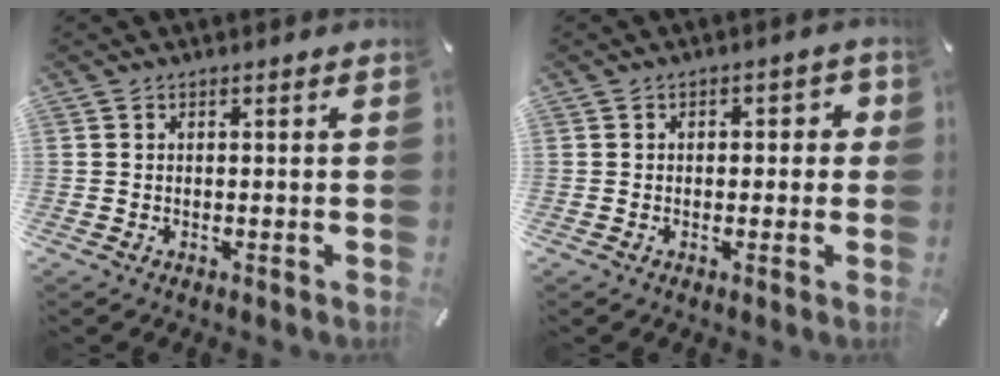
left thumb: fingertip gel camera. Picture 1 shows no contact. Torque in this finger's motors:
{"motor_torque": [0.02, -0.07, -0.01, -0.01, -0.03]}